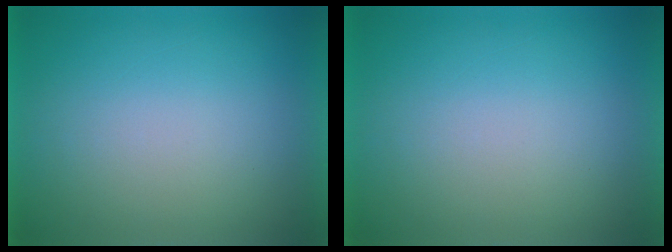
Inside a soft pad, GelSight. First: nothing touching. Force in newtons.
{"total": 0.0}